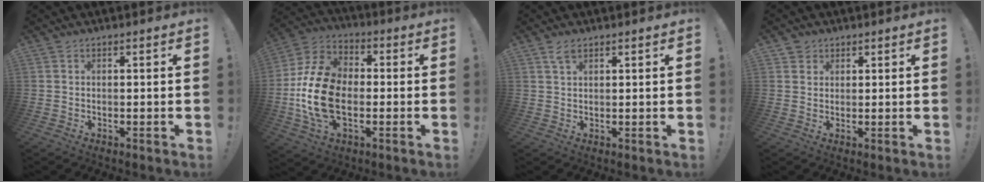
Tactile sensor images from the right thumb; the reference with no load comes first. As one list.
[{"total": 19.6, "force": [-2.8, 13.0, 14.4], "torque": [-0.278, 0.024, -0.042]}, {"total": 3.1, "force": [2.1, 1.4, 1.8], "torque": [-0.029, -0.007, 0.036]}, {"total": 2.5, "force": [1.5, 2.1, 0.1], "torque": [0.004, -0.006, 0.025]}]